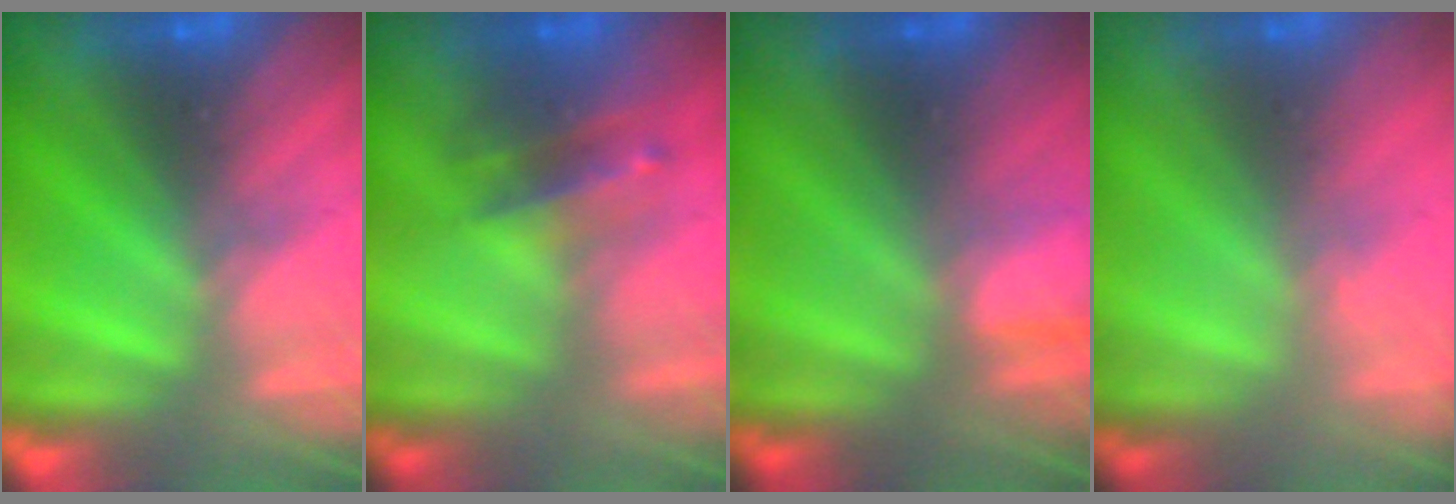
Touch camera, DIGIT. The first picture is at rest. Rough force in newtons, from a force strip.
{"total": 2.7}
{"total": 1.3}
{"total": 1.5}